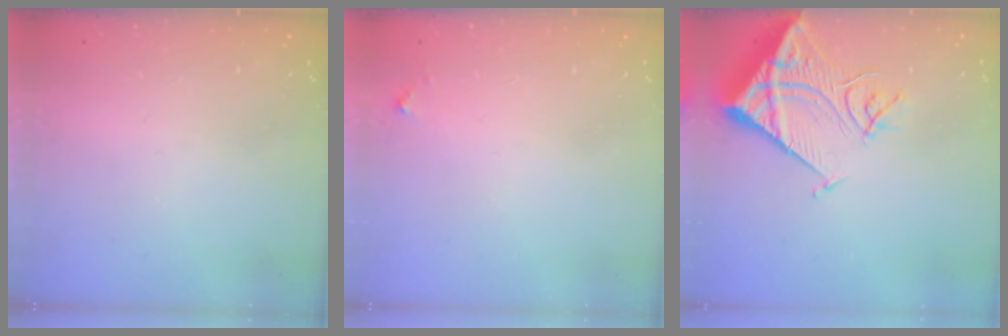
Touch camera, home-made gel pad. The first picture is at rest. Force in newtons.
{"total": 2.8, "press": 2.8, "slide": 0.2}
{"total": 13.5, "press": 13.4, "slide": 1.8}